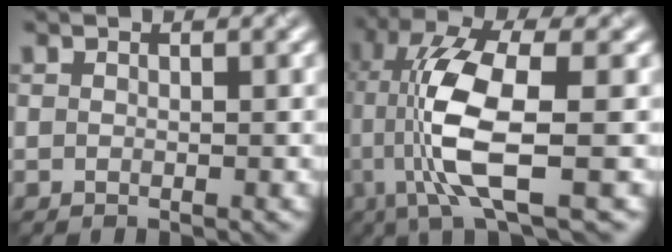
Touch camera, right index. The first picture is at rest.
{"total": 10.0, "force": [-1.0, 2.6, 9.6], "torque": [-0.198, -0.001, -0.017]}